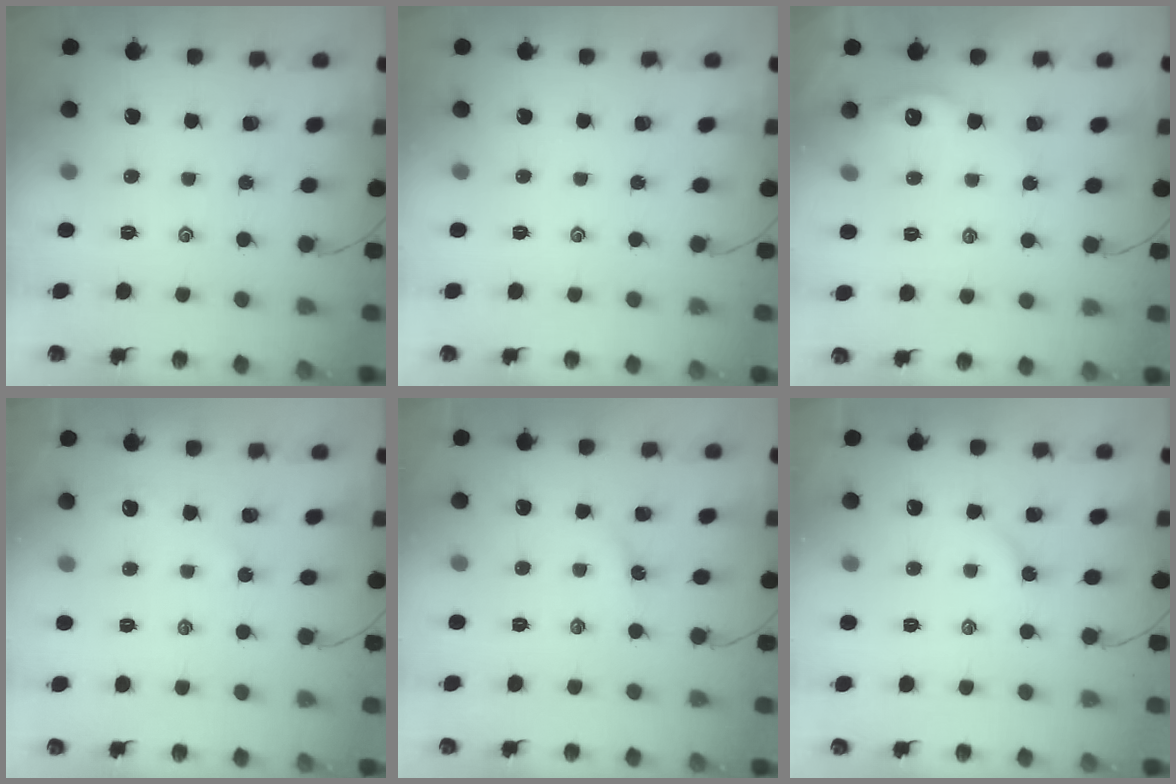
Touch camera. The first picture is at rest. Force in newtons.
{"total": 0.0}
{"total": 3.5, "press": 3.5, "slide": 0.5}
{"total": 2.3, "press": 2.3, "slide": 0.3}
{"total": 1.9, "press": 1.8, "slide": 0.3}
{"total": 2.7, "press": 2.7, "slide": 0.4}